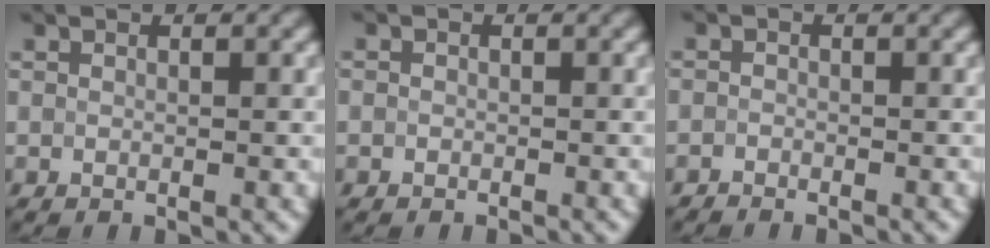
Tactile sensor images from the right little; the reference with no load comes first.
{"total": 1.2, "force": [-0.4, 1.1, -0.5], "torque": [0.025, 0.000, -0.010]}
{"total": 1.6, "force": [-1.2, 0.9, -0.5], "torque": [0.025, 0.001, -0.025]}